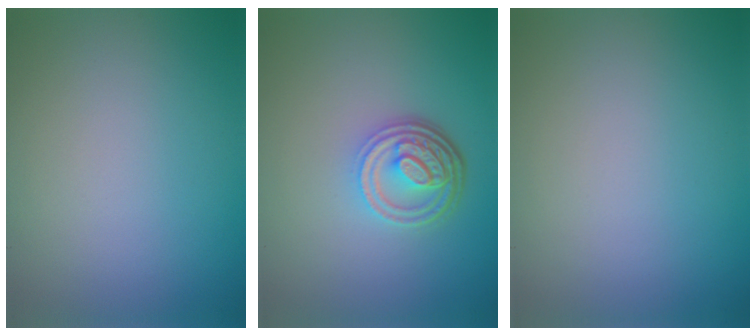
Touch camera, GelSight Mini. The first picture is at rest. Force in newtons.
{"total": 4.7, "press": 3.5, "slide": 3.2}
{"total": 0.0}